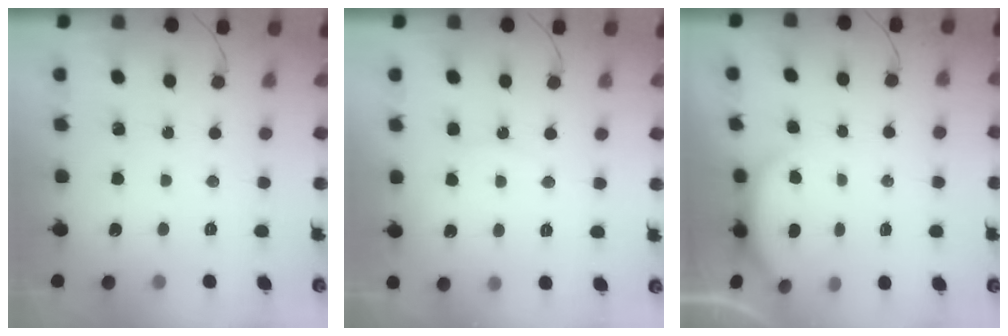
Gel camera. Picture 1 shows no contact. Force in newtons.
{"total": 5.9, "press": 5.5, "slide": 2.2}
{"total": 2.2, "press": 2.2, "slide": 0.6}